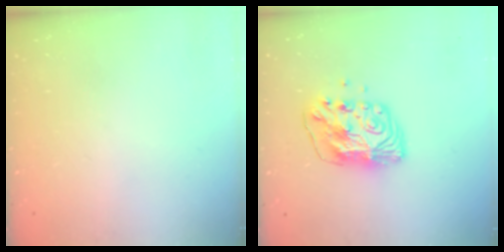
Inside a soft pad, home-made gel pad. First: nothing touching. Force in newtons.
{"total": 10.2, "press": 10.2, "slide": 0.9}